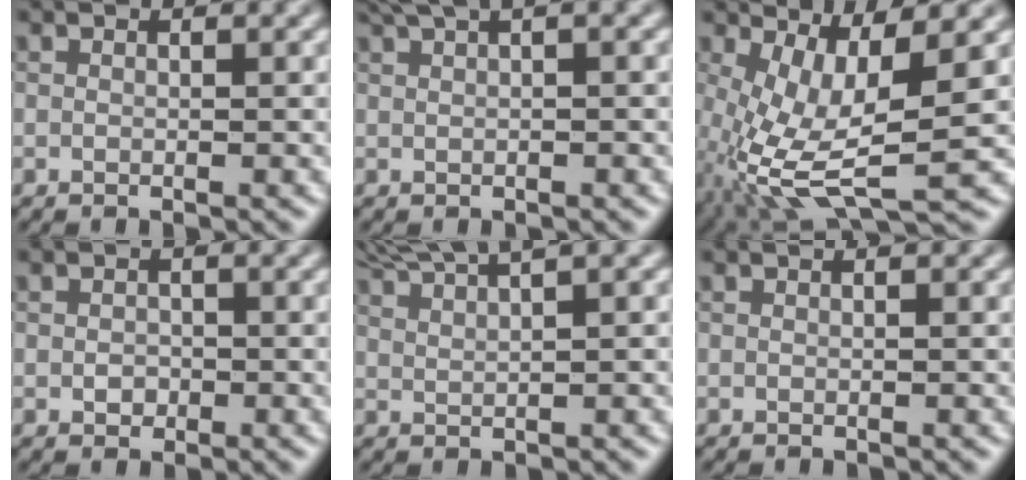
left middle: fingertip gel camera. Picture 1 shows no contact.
{"total": 4.0, "force": [2.4, 1.1, 3.0], "torque": [-0.043, 0.016, 0.037]}
{"total": 8.6, "force": [-1.3, 3.0, 8.0], "torque": [-0.177, -0.007, -0.022]}
{"total": 1.0, "force": [-0.2, 0.9, 0.5], "torque": [-0.008, -0.004, -0.005]}
{"total": 5.1, "force": [4.3, 0.6, 2.8], "torque": [-0.048, 0.017, 0.062]}
{"total": 0.0}